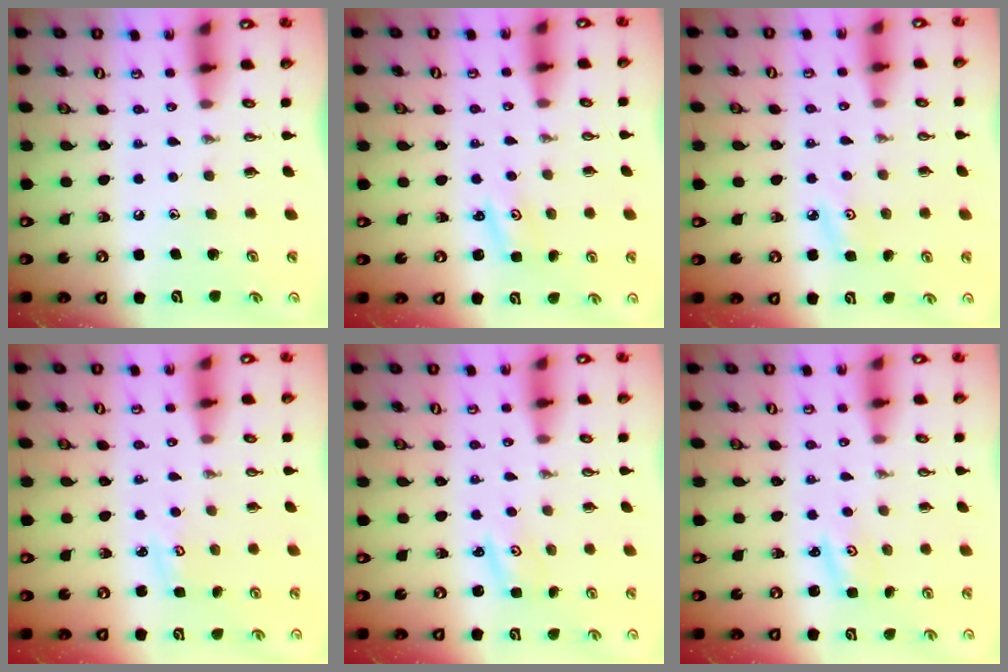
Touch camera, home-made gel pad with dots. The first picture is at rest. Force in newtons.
{"total": 1.4, "press": 1.4, "slide": 0.2}
{"total": 3.8, "press": 3.7, "slide": 0.4}
{"total": 3.0, "press": 3.0, "slide": 0.3}
{"total": 1.3, "press": 1.3, "slide": 0.2}
{"total": 1.3, "press": 1.3, "slide": 0.2}